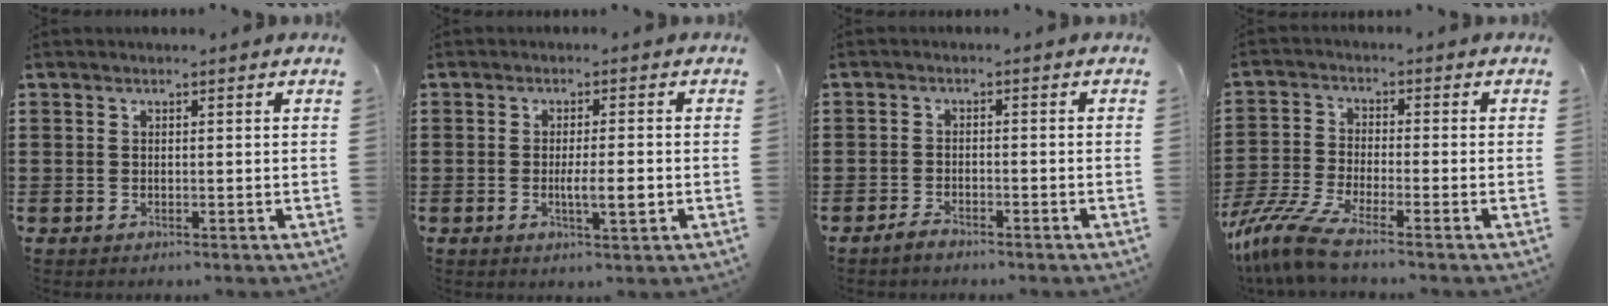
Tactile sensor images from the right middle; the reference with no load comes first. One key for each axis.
{"total": 3.8, "fx": -0.7, "fy": 0.7, "fz": 3.7, "tx": -0.062, "ty": 0.000, "tz": -0.013}
{"total": 1.8, "fx": -1.6, "fy": 0.3, "fz": 0.7, "tx": -0.015, "ty": 0.002, "tz": -0.032}
{"total": 7.0, "fx": -5.8, "fy": 0.5, "fz": 3.9, "tx": -0.107, "ty": -0.018, "tz": -0.121}